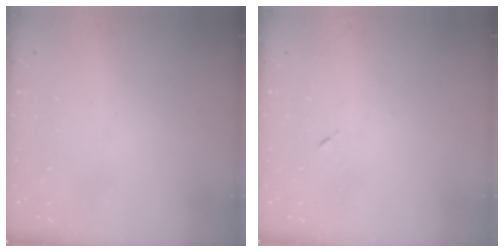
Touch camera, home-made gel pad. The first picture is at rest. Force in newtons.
{"total": 4.2, "press": 4.1, "slide": 0.7}